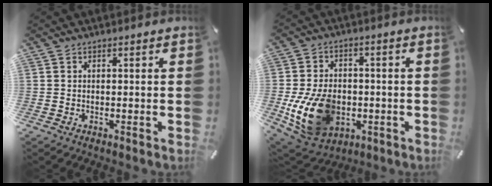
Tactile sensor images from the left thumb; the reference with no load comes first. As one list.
[{"total": 15.6, "force": [-3.4, 11.4, 10.0], "torque": [-0.218, 0.006, -0.060]}]